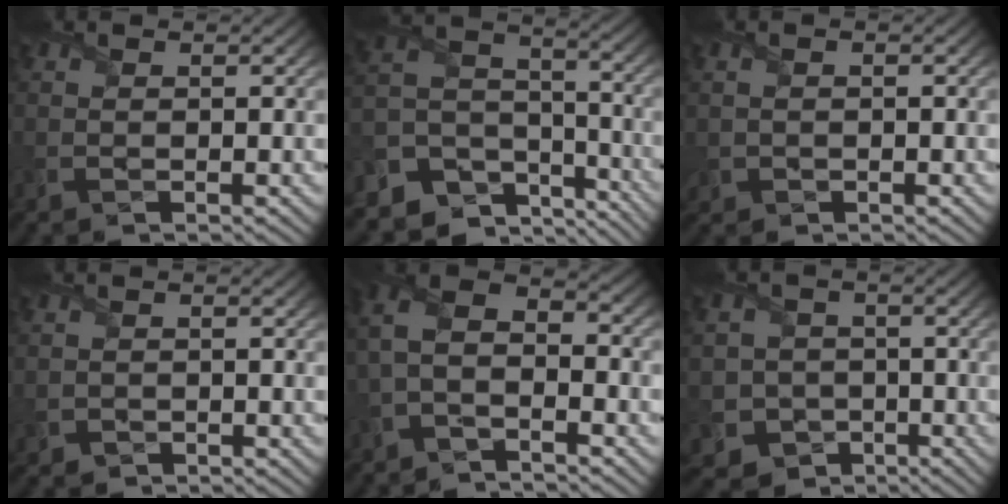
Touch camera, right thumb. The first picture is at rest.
{"total": 12.2, "force": [-8.3, 7.8, 4.5], "torque": [-0.131, -0.017, -0.130]}
{"total": 1.3, "force": [-0.2, 1.0, 0.8], "torque": [-0.021, -0.002, 0.000]}
{"total": 1.1, "force": [-0.5, 1.0, 0.1], "torque": [-0.009, -0.006, -0.010]}
{"total": 6.4, "force": [-2.5, 3.5, 4.7], "torque": [-0.104, 0.005, -0.065]}
{"total": 7.1, "force": [-2.4, 6.6, 1.2], "torque": [-0.040, -0.009, -0.071]}